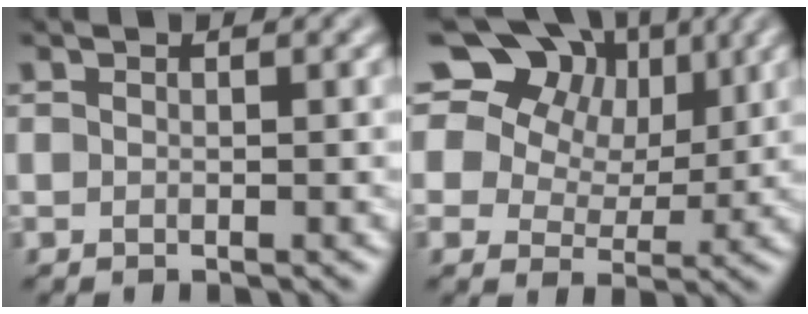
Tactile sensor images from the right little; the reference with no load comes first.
{"total": 12.9, "force": [6.8, 8.7, 6.6], "torque": [-0.143, 0.053, 0.107]}